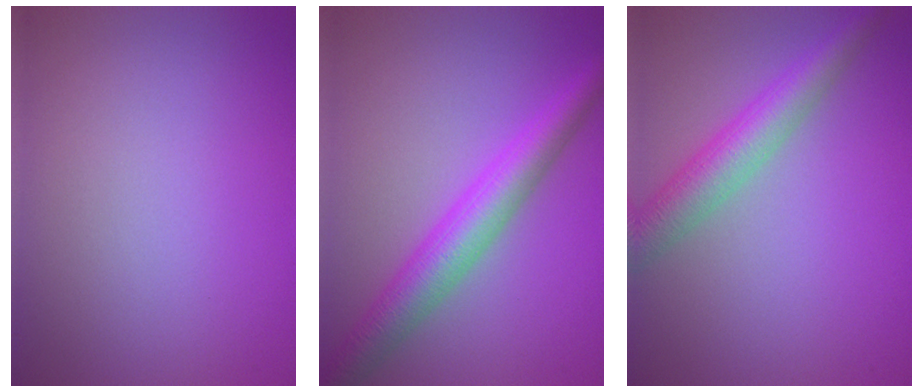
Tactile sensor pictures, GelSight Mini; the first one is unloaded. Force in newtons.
{"total": 5.1, "press": 5.1, "slide": 0.2}
{"total": 4.6, "press": 4.6, "slide": 0.1}